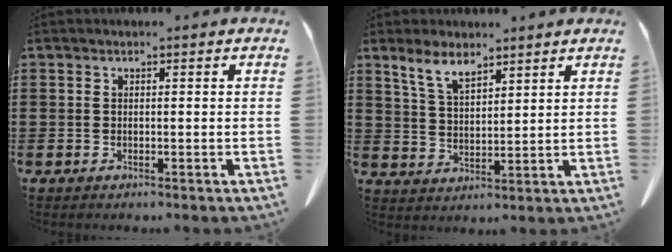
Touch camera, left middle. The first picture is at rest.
{"total": 5.9, "force": [4.4, 2.2, 3.2], "torque": [-0.077, -0.005, 0.081]}